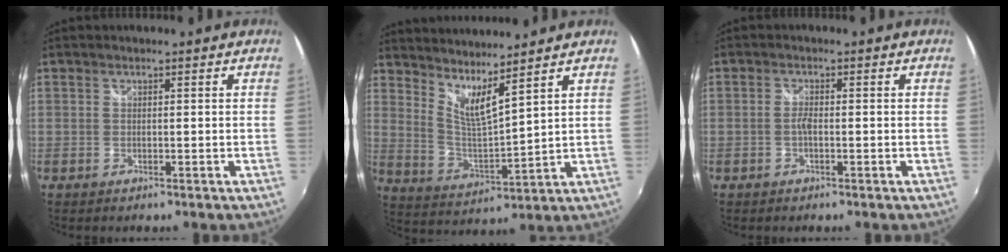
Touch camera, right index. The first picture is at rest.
{"total": 8.3, "force": [6.8, 0.1, 4.8], "torque": [-0.079, -0.018, 0.125]}
{"total": 1.7, "force": [-0.5, 0.4, 1.5], "torque": [-0.032, 0.001, -0.011]}